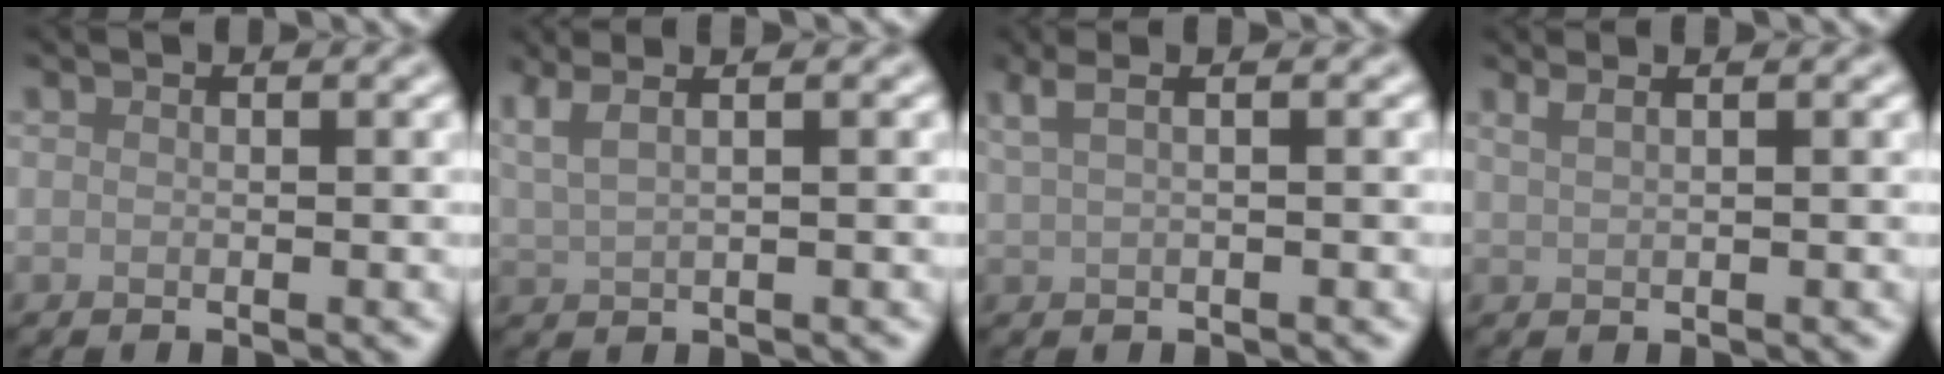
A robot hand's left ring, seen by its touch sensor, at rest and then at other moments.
{"total": 4.3, "force": [2.7, 1.7, 2.9], "torque": [-0.049, 0.029, 0.028]}
{"total": 3.4, "force": [1.9, 1.5, 2.5], "torque": [-0.034, 0.017, 0.010]}
{"total": 2.6, "force": [1.7, 1.1, 1.5], "torque": [-0.010, 0.005, 0.002]}